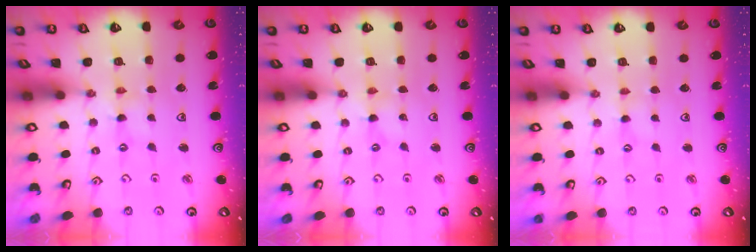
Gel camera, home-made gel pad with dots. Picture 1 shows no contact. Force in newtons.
{"total": 0.0}
{"total": 0.0}